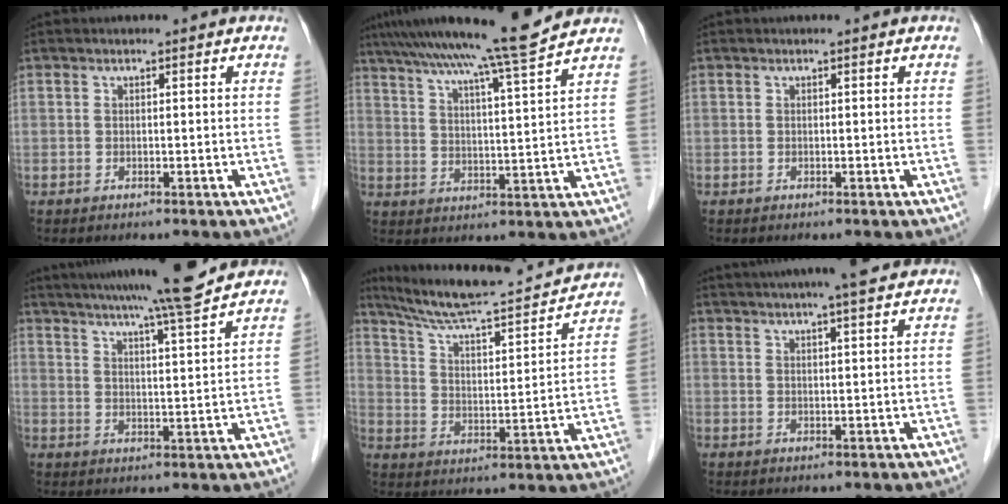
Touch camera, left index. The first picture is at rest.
{"total": 13.7, "force": [11.6, -1.8, 7.0], "torque": [-0.119, -0.004, 0.172]}
{"total": 0.0}
{"total": 14.1, "force": [12.4, -1.0, 6.8], "torque": [-0.116, -0.004, 0.173]}
{"total": 19.7, "force": [18.0, 1.1, 7.8], "torque": [-0.133, -0.012, 0.268]}
{"total": 13.5, "force": [11.5, 0.8, 6.9], "torque": [-0.115, 0.027, 0.153]}